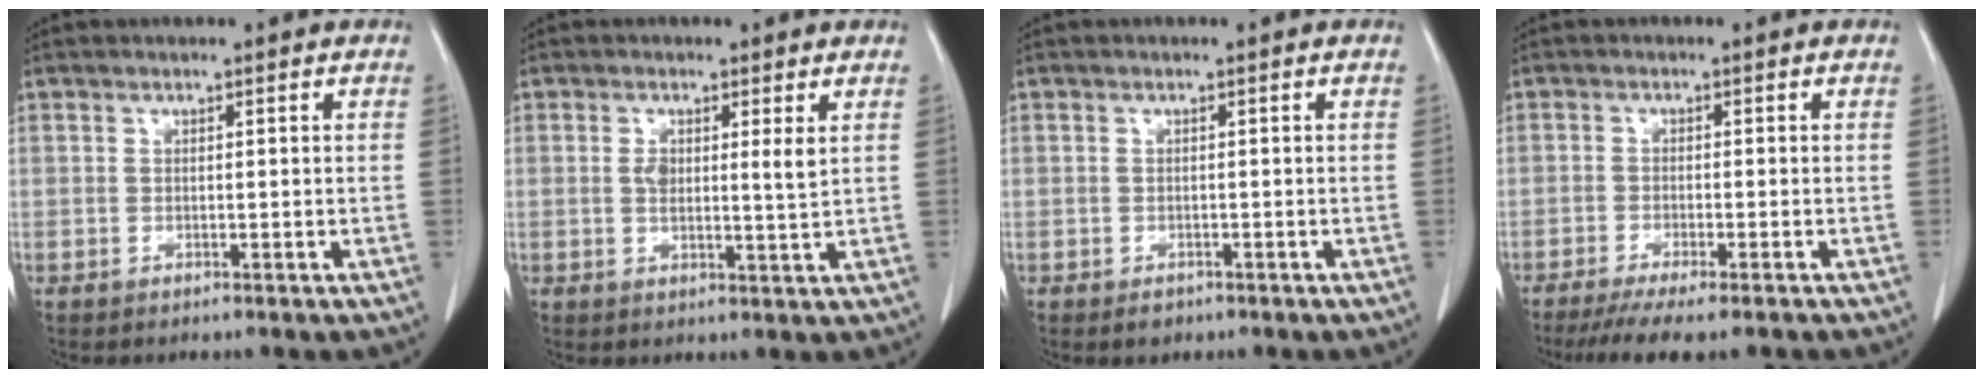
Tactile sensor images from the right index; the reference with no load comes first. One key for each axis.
{"total": 4.1, "fx": 1.1, "fy": 0.8, "fz": 3.8, "tx": -0.064, "ty": -0.005, "tz": 0.017}
{"total": 1.4, "fx": -0.9, "fy": 1.1, "fz": 0.4, "tx": -0.005, "ty": 0.001, "tz": -0.007}
{"total": 9.8, "fx": -7.9, "fy": 1.0, "fz": 5.7, "tx": -0.074, "ty": -0.020, "tz": -0.119}